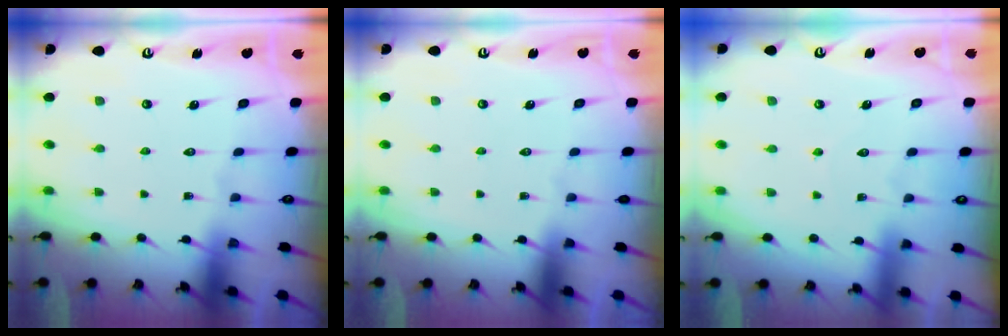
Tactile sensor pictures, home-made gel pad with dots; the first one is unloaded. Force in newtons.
{"total": 0.0}
{"total": 3.0, "press": 3.0, "slide": 0.2}